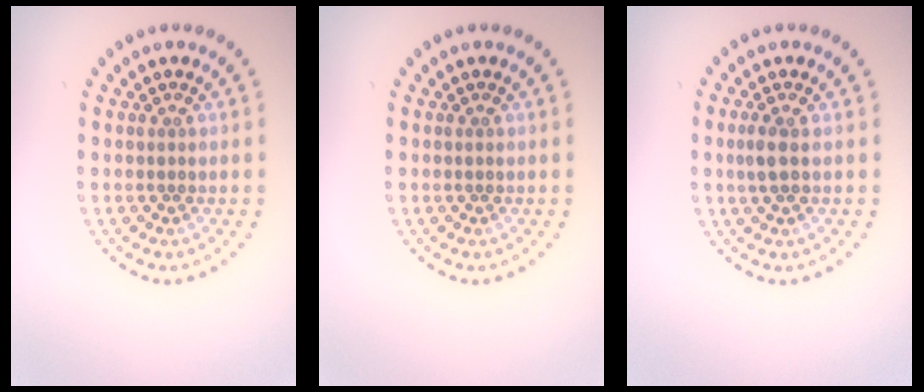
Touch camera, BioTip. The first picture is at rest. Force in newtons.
{"total": 0.0}
{"total": 1.5, "press": 1.4, "slide": 0.5}